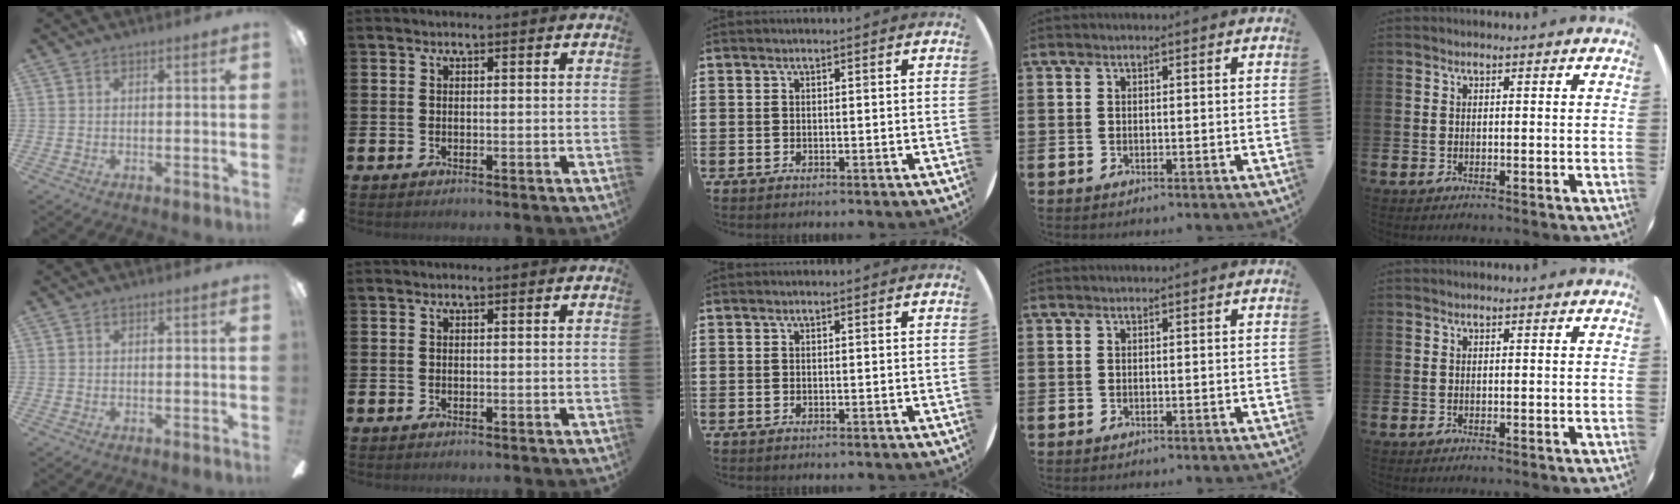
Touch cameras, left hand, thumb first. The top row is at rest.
{}